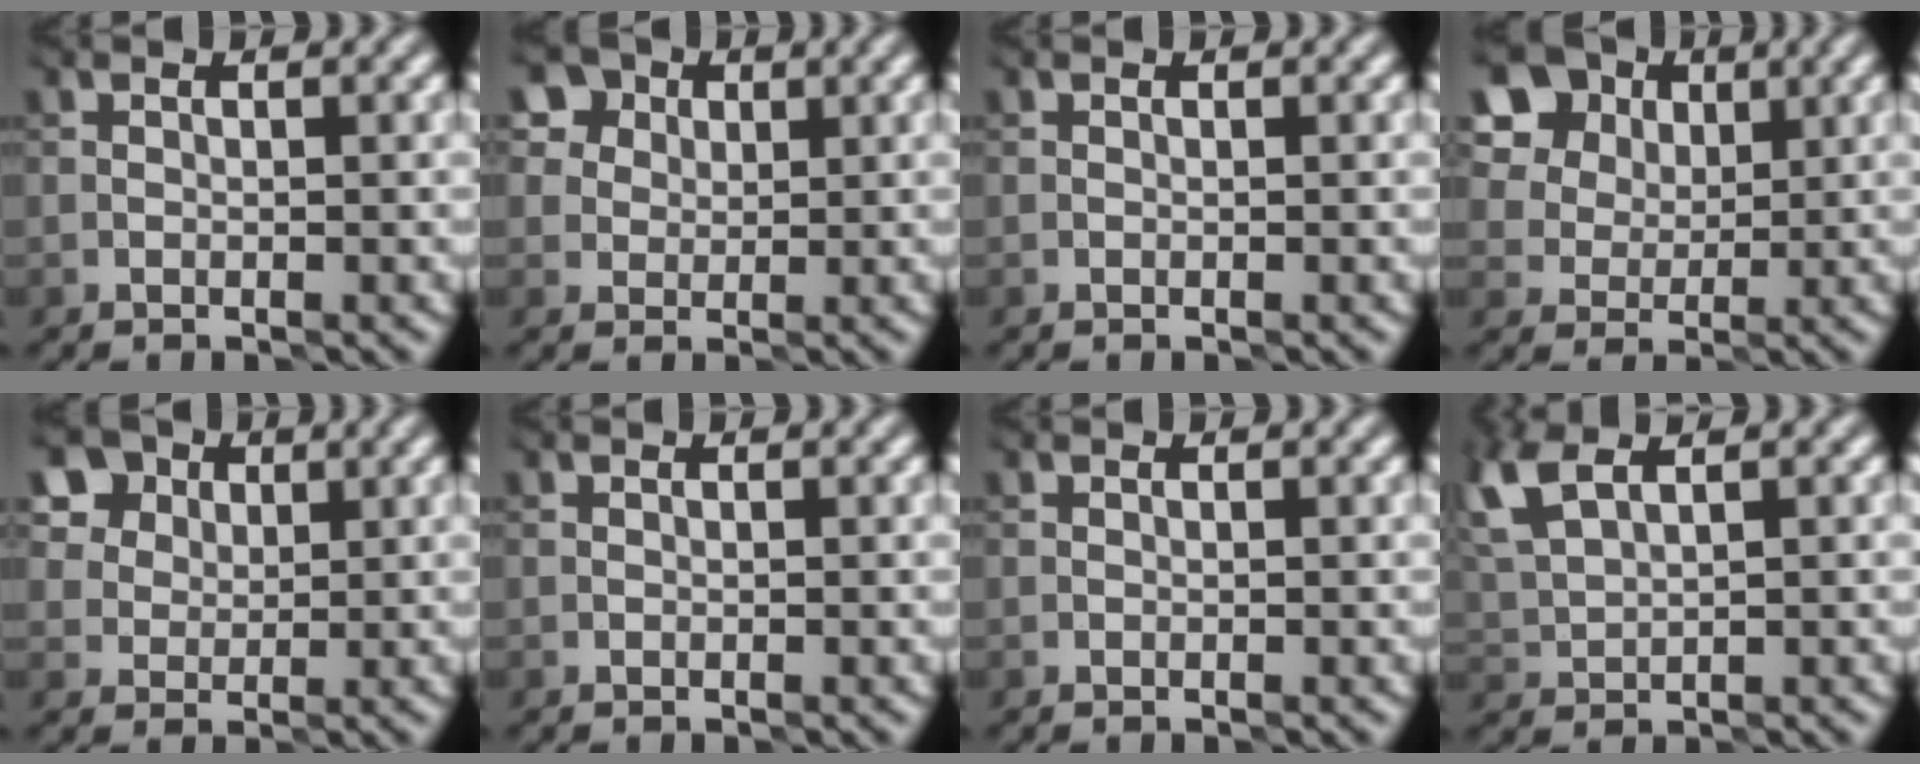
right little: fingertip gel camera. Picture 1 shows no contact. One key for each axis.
{"total": 3.8, "fx": 1.9, "fy": 3.3, "fz": 0.4, "tx": 0.024, "ty": 0.008, "tz": 0.008}
{"total": 0.0}
{"total": 10.3, "fx": 5.0, "fy": 8.4, "fz": 3.3, "tx": -0.091, "ty": 0.018, "tz": 0.093}
{"total": 6.2, "fx": 2.9, "fy": 5.2, "fz": 1.7, "tx": -0.025, "ty": 0.023, "tz": 0.042}
{"total": 0.0}
{"total": 0.0}
{"total": 4.4, "fx": 2.8, "fy": 2.0, "fz": 2.7, "tx": -0.075, "ty": 0.006, "tz": 0.064}